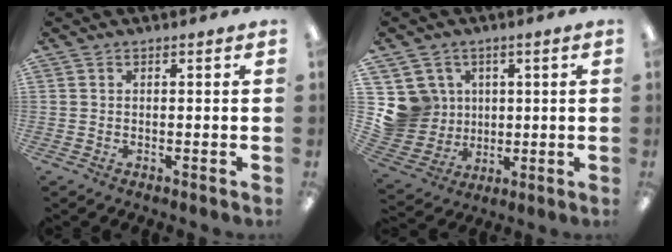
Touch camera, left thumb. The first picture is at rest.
{"total": 11.0, "force": [2.7, 10.5, 1.9], "torque": [-0.069, -0.009, 0.064]}